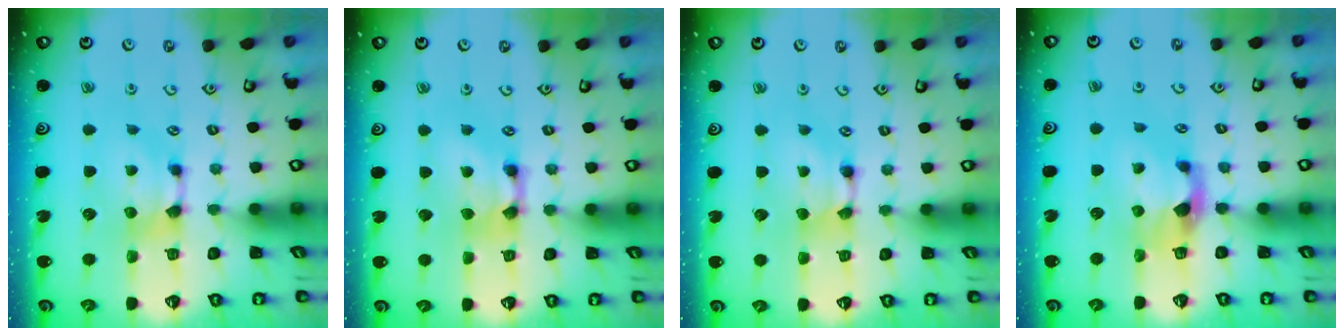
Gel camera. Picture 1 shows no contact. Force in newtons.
{"total": 2.6, "press": 2.6, "slide": 0.2}
{"total": 1.5, "press": 1.5, "slide": 0.2}
{"total": 2.3, "press": 1.9, "slide": 1.2}